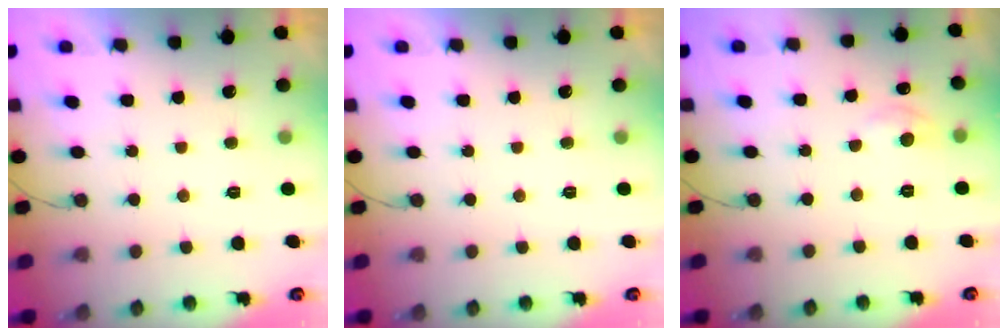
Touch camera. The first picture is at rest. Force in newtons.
{"total": 0.0}
{"total": 4.6, "press": 4.6, "slide": 0.5}